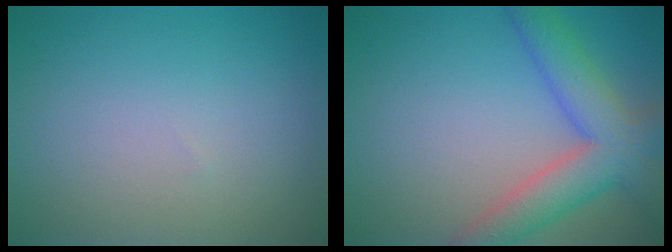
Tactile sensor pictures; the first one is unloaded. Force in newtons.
{"total": 6.4, "press": 6.4, "slide": 0.4}